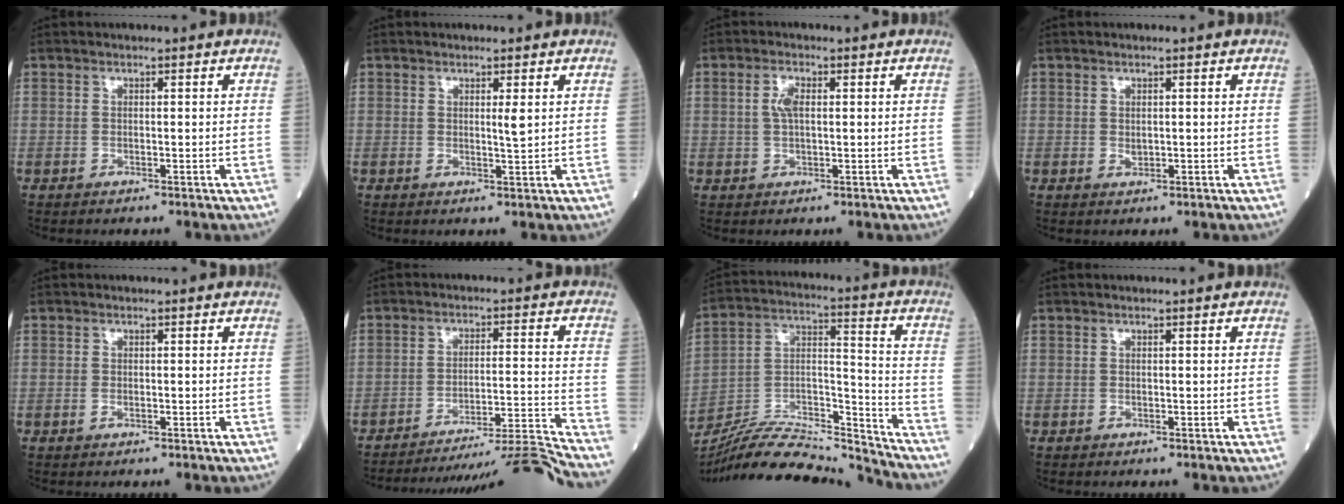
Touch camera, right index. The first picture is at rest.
{"total": 1.5, "force": [0.5, -0.1, 1.4], "torque": [-0.026, -0.004, 0.007]}
{"total": 2.9, "force": [0.5, 1.2, 2.6], "torque": [-0.055, 0.007, 0.011]}
{"total": 0.9, "force": [0.0, 0.6, 0.7], "torque": [-0.011, -0.003, 0.002]}
{"total": 0.5, "force": [-0.2, 0.3, 0.4], "torque": [-0.008, 0.000, -0.003]}
{"total": 15.5, "force": [-14.6, -4.3, 2.7], "torque": [-0.013, 0.003, -0.219]}
{"total": 19.2, "force": [-18.6, 1.4, 4.7], "torque": [-0.091, 0.033, -0.315]}
{"total": 0.0}